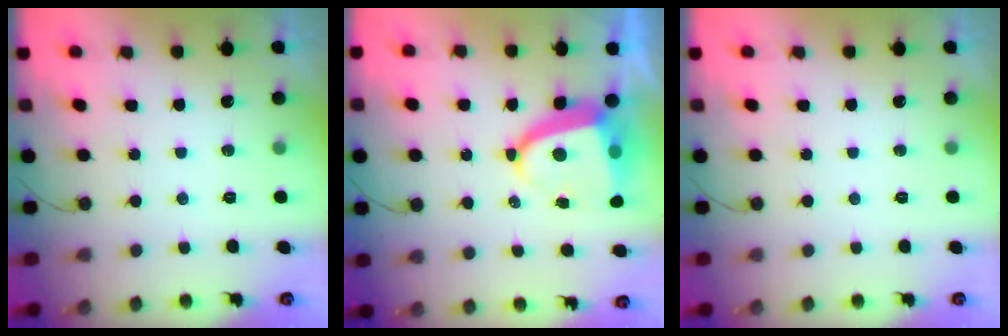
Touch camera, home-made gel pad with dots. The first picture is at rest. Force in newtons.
{"total": 8.3, "press": 8.2, "slide": 1.0}
{"total": 0.0}